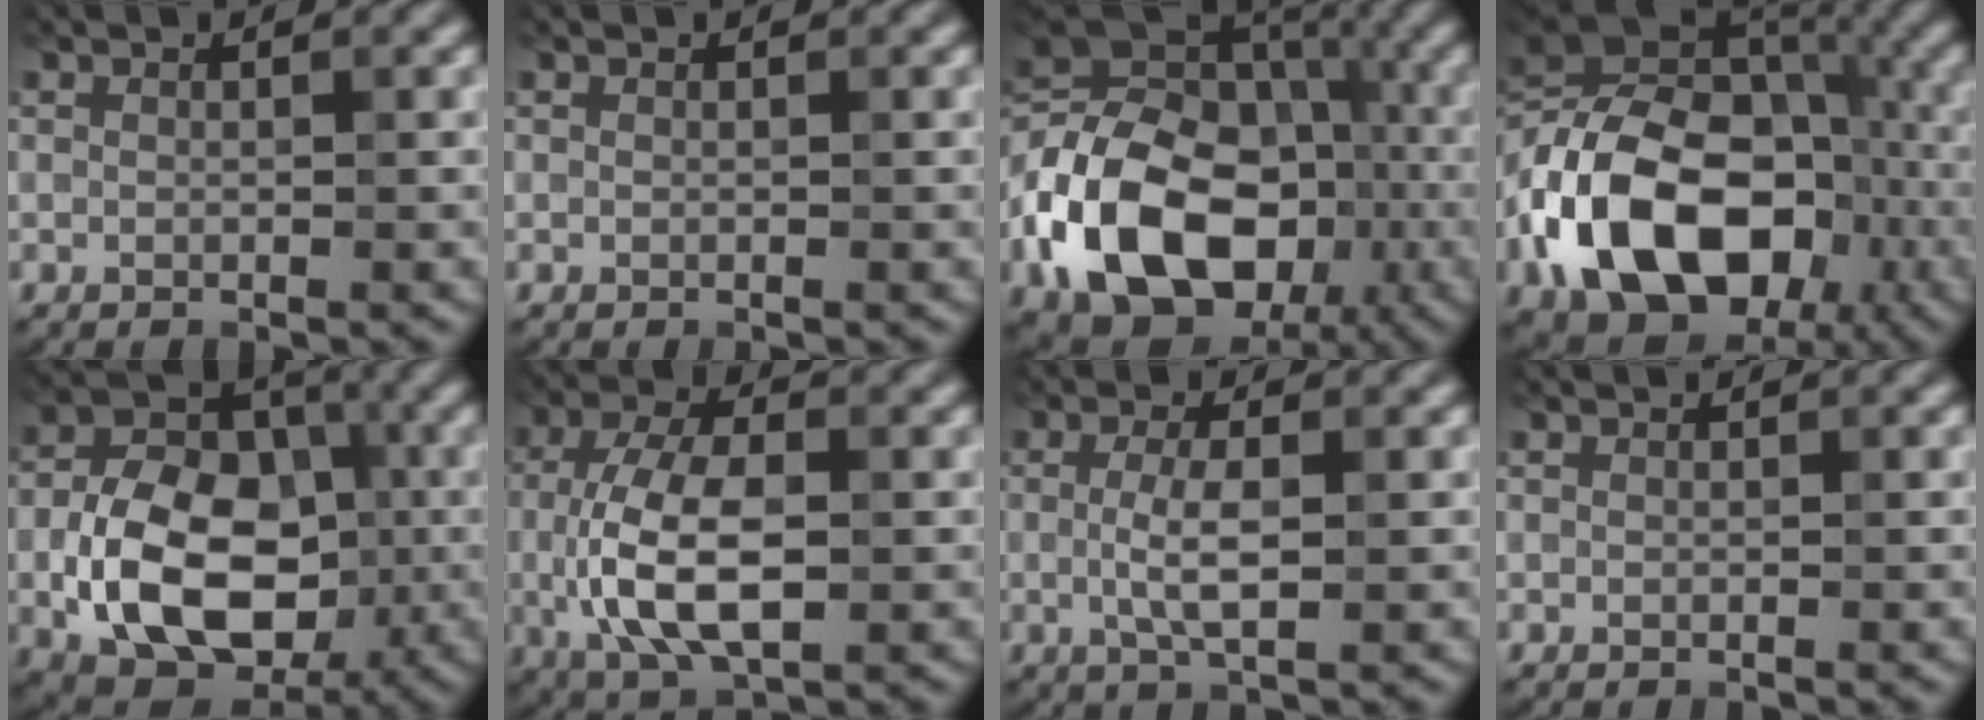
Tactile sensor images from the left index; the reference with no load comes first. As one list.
[{"total": 0.0}, {"total": 16.4, "force": [-5.0, 11.8, 10.1], "torque": [-0.206, -0.005, -0.101]}, {"total": 17.0, "force": [-5.3, 11.6, 11.2], "torque": [-0.205, 0.003, -0.104]}, {"total": 11.5, "force": [-2.9, 7.7, 8.0], "torque": [-0.146, 0.000, -0.056]}, {"total": 8.6, "force": [-0.6, 4.3, 7.4], "torque": [-0.151, -0.001, -0.013]}, {"total": 3.3, "force": [-0.1, 0.9, 3.1], "torque": [-0.065, 0.001, -0.002]}, {"total": 0.0}]